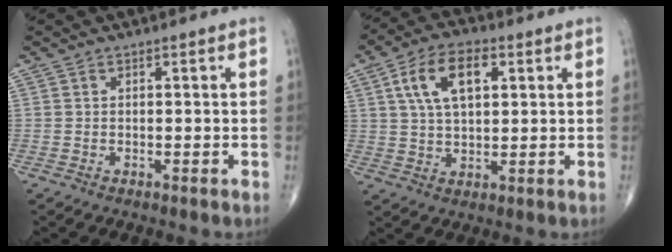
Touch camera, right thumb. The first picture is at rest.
{"total": 10.8, "force": [3.5, 5.6, 8.5], "torque": [-0.147, 0.004, 0.061]}